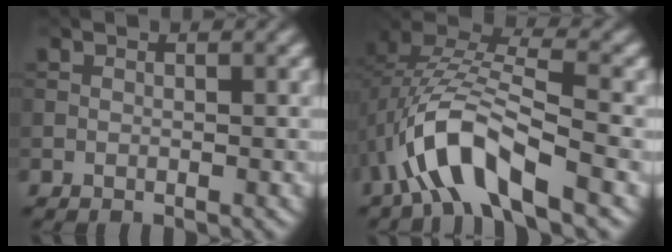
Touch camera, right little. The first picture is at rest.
{"total": 9.2, "force": [-4.2, 3.4, 7.5], "torque": [-0.155, 0.011, -0.084]}